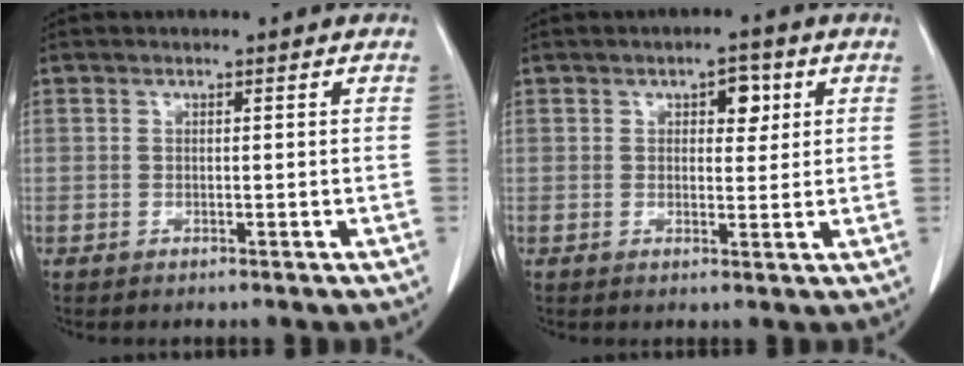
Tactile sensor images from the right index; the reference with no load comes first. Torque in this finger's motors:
{"motor_torque": [0.15, 0.12, 0.00, 0.03]}